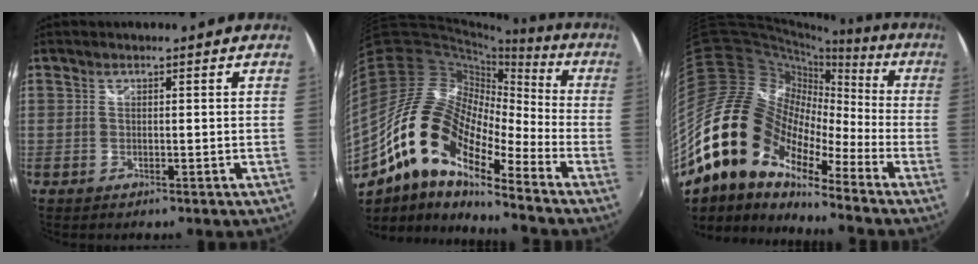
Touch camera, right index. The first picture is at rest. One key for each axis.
{"total": 18.3, "fx": -10.4, "fy": 6.9, "fz": 13.3, "tx": -0.222, "ty": -0.013, "tz": -0.215}
{"total": 16.2, "fx": -9.7, "fy": 9.3, "fz": 9.2, "tx": -0.152, "ty": -0.007, "tz": -0.201}